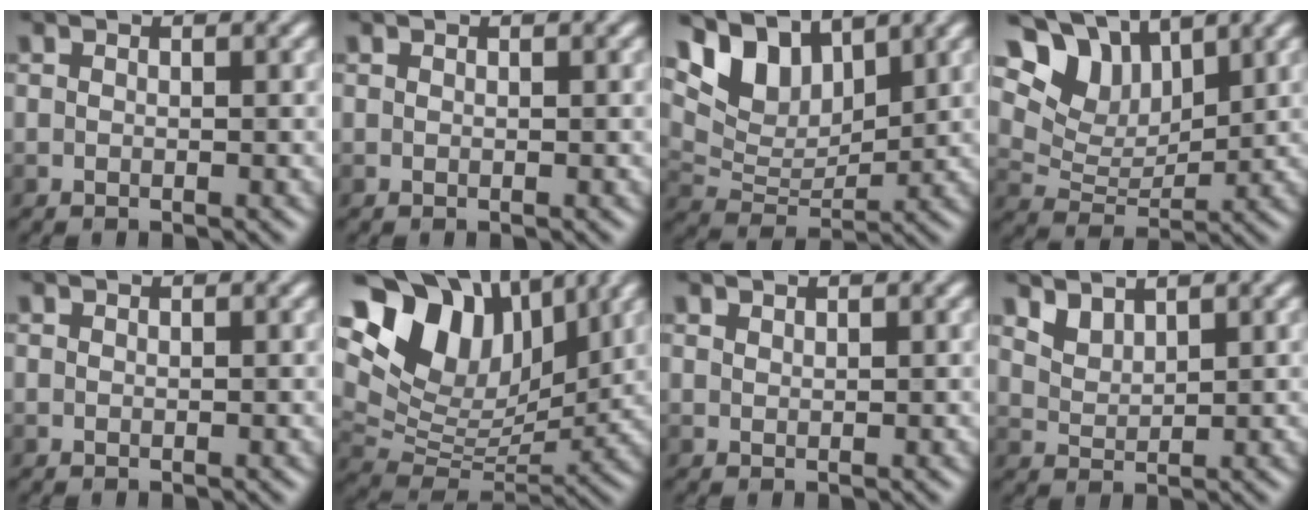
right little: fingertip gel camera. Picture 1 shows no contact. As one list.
[{"total": 0.0}, {"total": 6.7, "force": [4.6, 3.2, 3.6], "torque": [-0.071, 0.000, 0.087]}, {"total": 7.8, "force": [5.4, 4.1, 3.9], "torque": [-0.081, 0.003, 0.096]}, {"total": 0.0}, {"total": 12.5, "force": [6.3, 7.6, 7.7], "torque": [-0.150, 0.032, 0.113]}, {"total": 0.6, "force": [0.6, 0.2, 0.0], "torque": [0.000, 0.002, 0.012]}, {"total": 1.8, "force": [1.7, 0.5, 0.4], "torque": [-0.016, -0.008, 0.045]}]